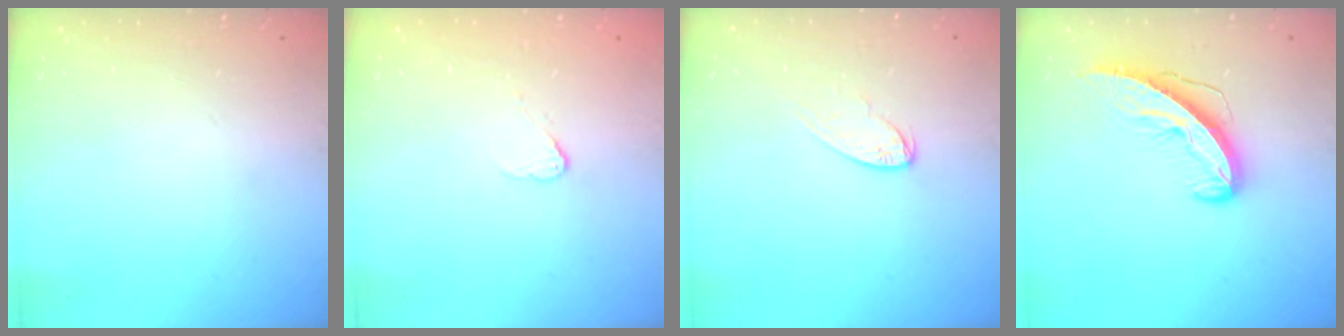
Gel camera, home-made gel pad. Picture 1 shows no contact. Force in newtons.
{"total": 2.7, "press": 2.7, "slide": 0.3}
{"total": 5.6, "press": 5.5, "slide": 0.5}
{"total": 8.7, "press": 8.7, "slide": 0.5}